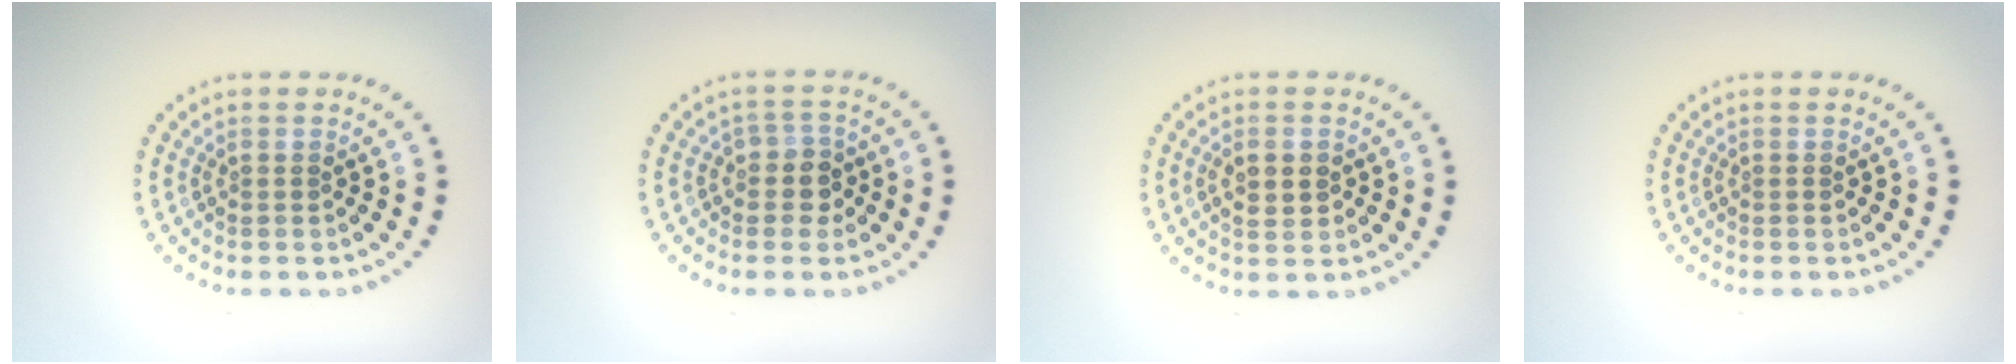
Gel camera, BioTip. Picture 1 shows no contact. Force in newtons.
{"total": 2.2, "press": 1.9, "slide": 1.1}
{"total": 1.9, "press": 1.9, "slide": 0.1}
{"total": 0.0}